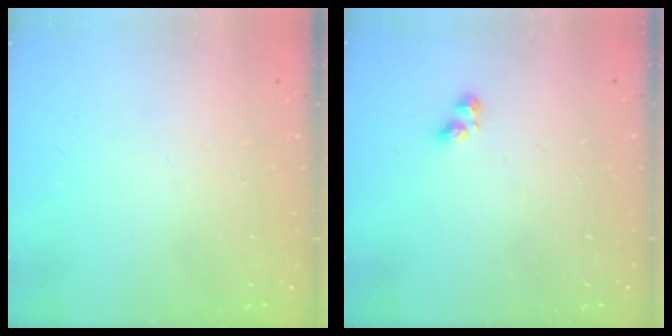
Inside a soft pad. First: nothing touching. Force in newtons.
{"total": 3.1, "press": 3.1, "slide": 0.3}